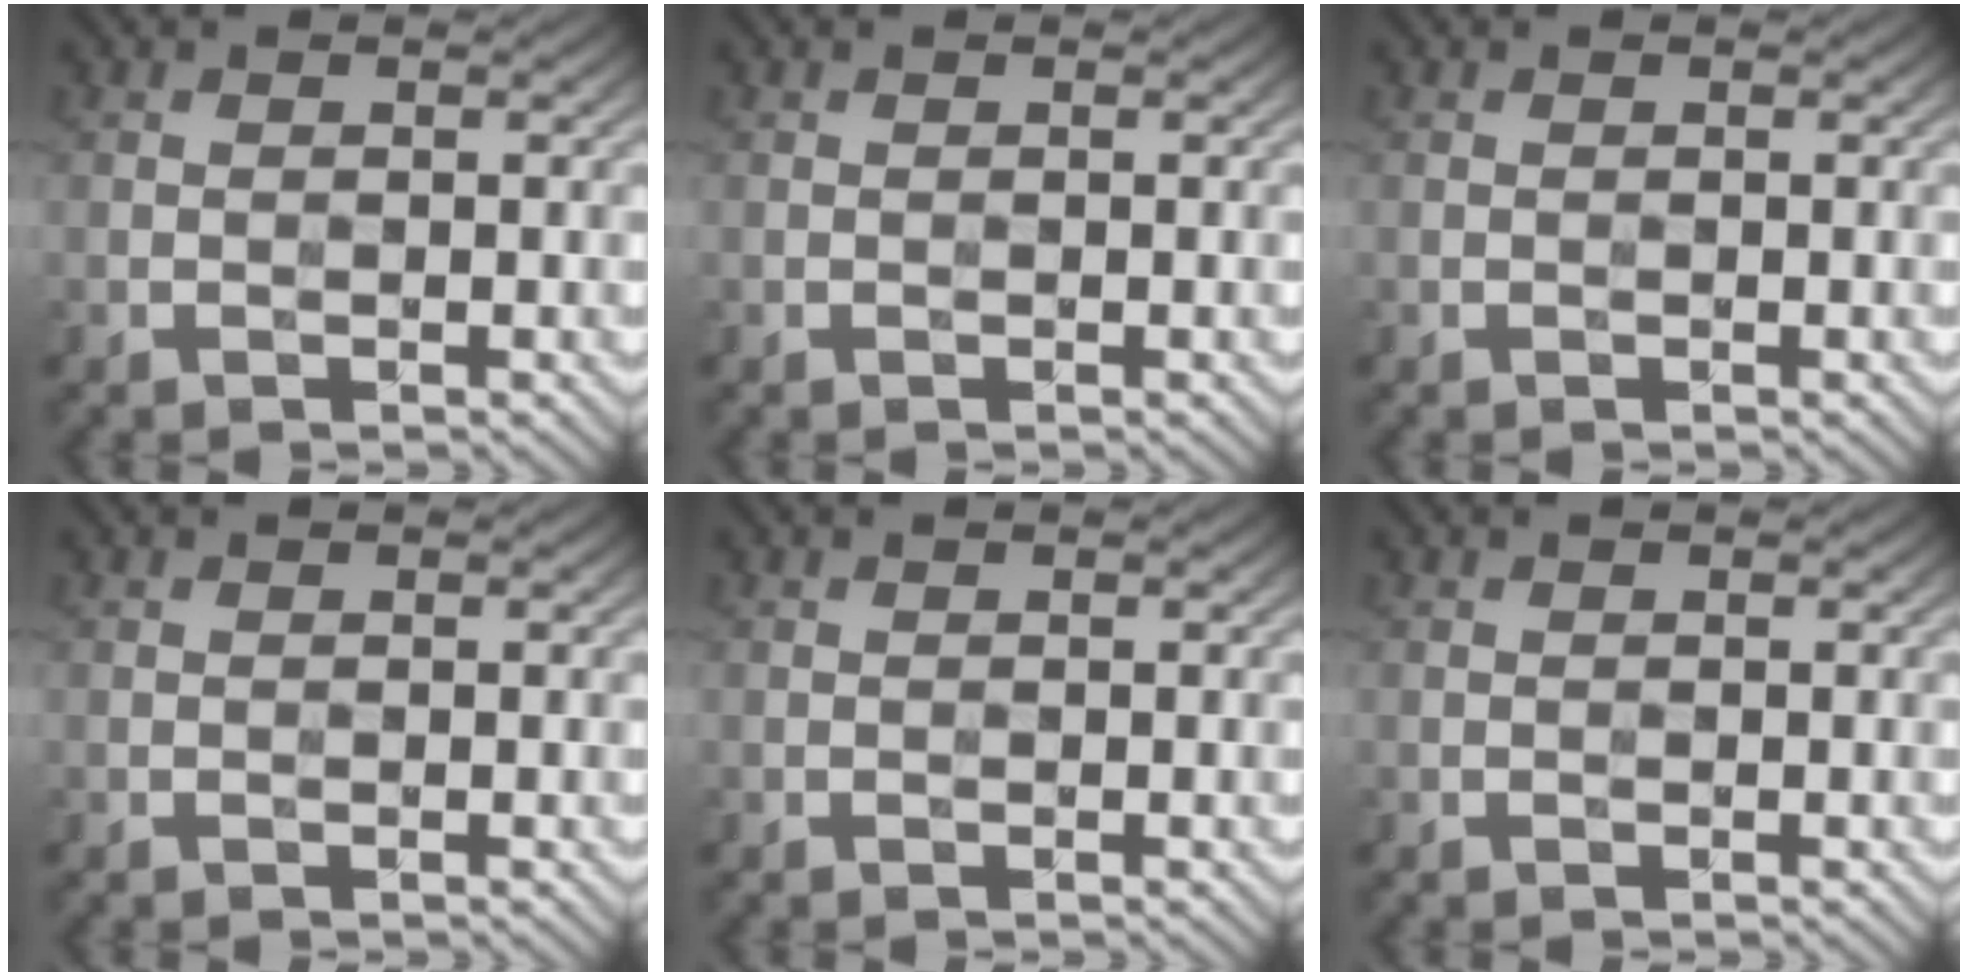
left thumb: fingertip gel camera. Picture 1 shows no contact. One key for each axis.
{"total": 0.0}
{"total": 0.0}
{"total": 0.0}
{"total": 0.0}
{"total": 0.0}